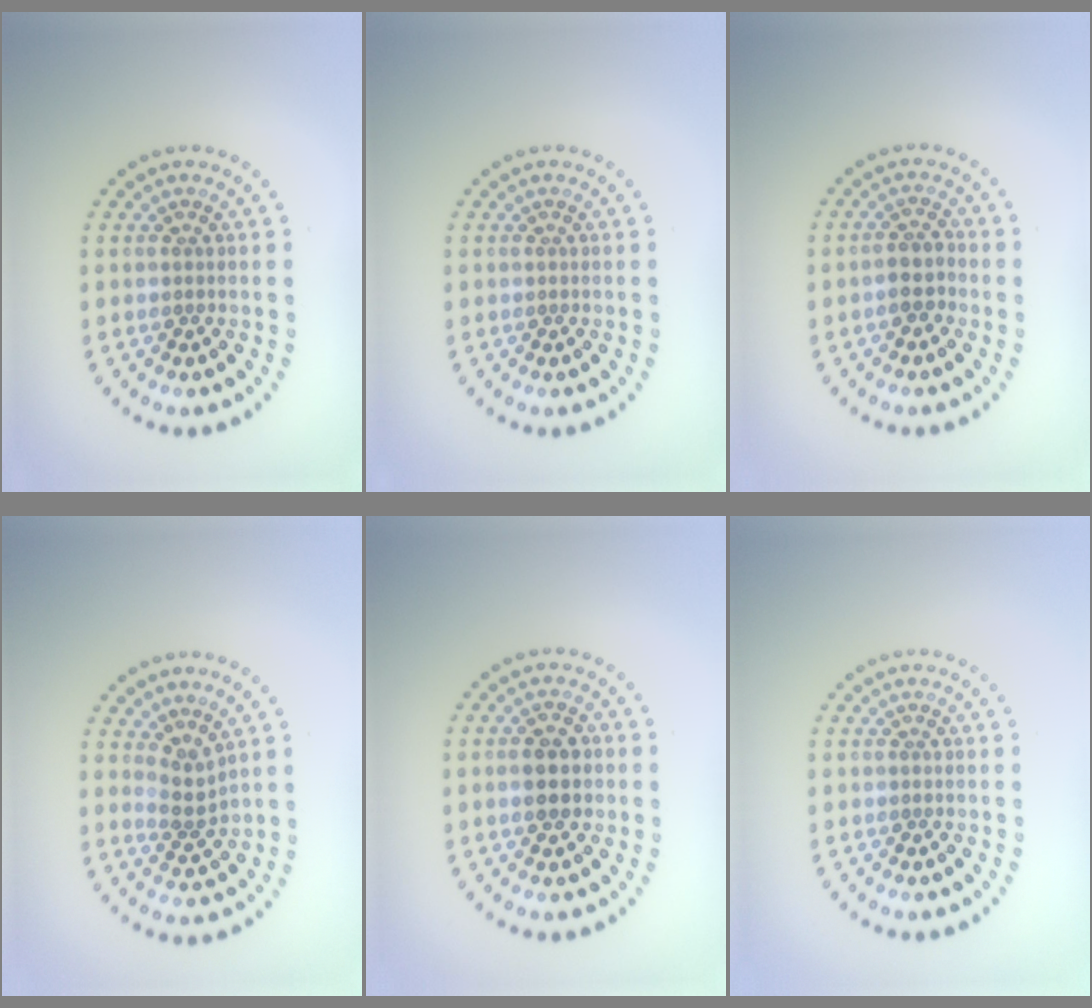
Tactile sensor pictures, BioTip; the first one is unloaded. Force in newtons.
{"total": 0.0}
{"total": 2.0, "press": 1.8, "slide": 0.9}
{"total": 2.2, "press": 1.5, "slide": 1.6}
{"total": 2.7, "press": 2.7, "slide": 0.2}
{"total": 0.0}